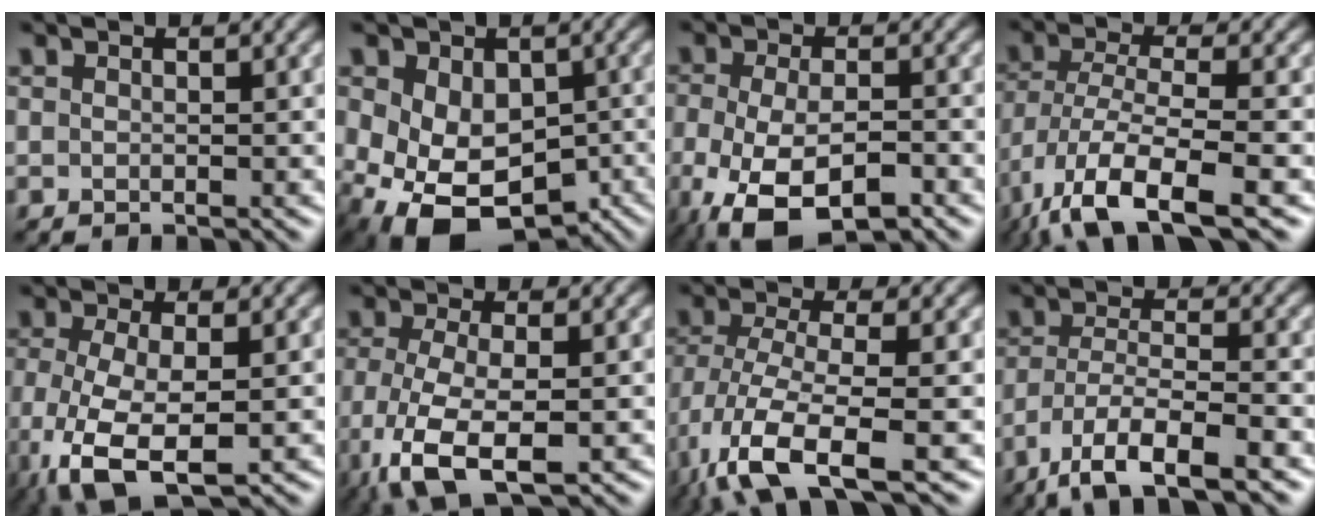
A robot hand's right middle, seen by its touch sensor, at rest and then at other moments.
{"total": 10.2, "force": [-3.1, 6.9, 6.9], "torque": [-0.126, -0.039, -0.035]}
{"total": 8.8, "force": [-4.7, 3.9, 6.4], "torque": [-0.132, -0.028, -0.078]}
{"total": 9.6, "force": [-5.5, 3.0, 7.2], "torque": [-0.140, -0.013, -0.105]}
{"total": 7.0, "force": [-2.6, 2.9, 5.7], "torque": [-0.134, -0.016, -0.047]}
{"total": 7.1, "force": [-2.9, 2.8, 5.8], "torque": [-0.137, -0.018, -0.057]}
{"total": 9.0, "force": [-4.6, 2.9, 7.2], "torque": [-0.155, -0.018, -0.092]}
{"total": 7.8, "force": [-5.3, 2.1, 5.4], "torque": [-0.097, -0.005, -0.098]}